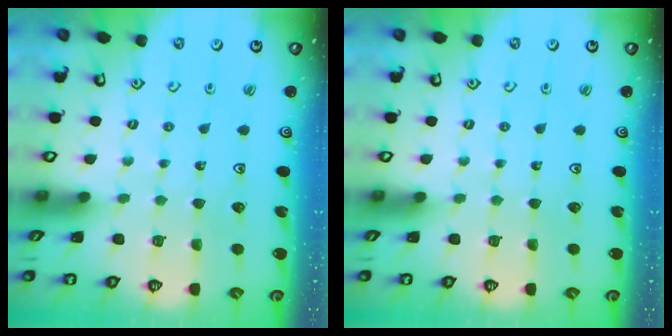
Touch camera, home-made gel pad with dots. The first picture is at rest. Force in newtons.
{"total": 0.0}